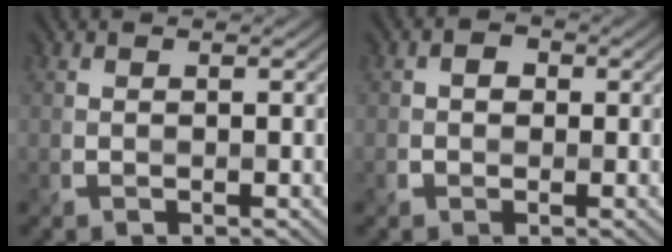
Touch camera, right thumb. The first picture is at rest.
{"total": 1.6, "force": [0.0, 1.5, 0.6], "torque": [-0.011, 0.003, -0.008]}